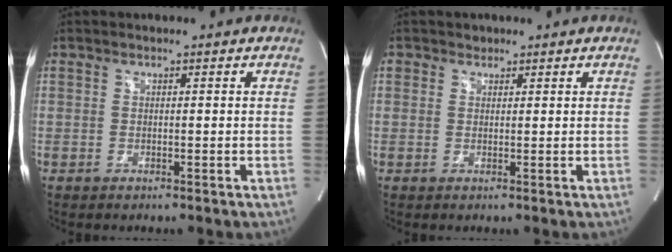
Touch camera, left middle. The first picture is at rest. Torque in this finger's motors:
{"motor_torque": [0.00, 0.03, -0.08, 0.01]}